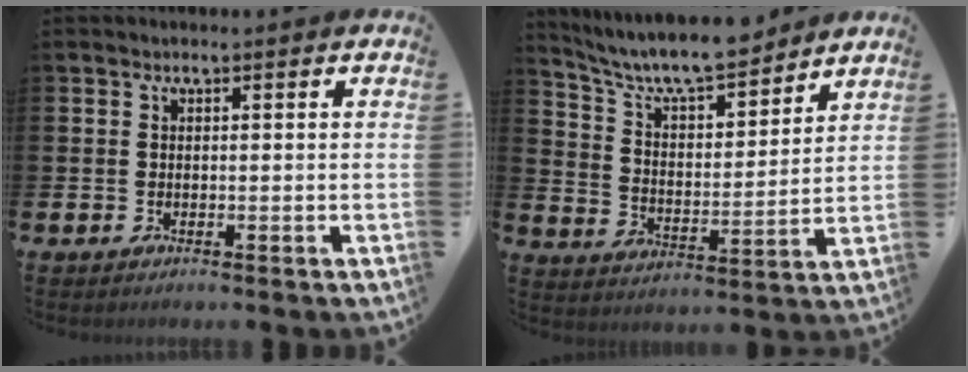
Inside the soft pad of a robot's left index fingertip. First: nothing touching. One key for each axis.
{"total": 8.3, "fx": 7.7, "fy": 1.4, "fz": 2.7, "tx": -0.083, "ty": -0.055, "tz": 0.134}